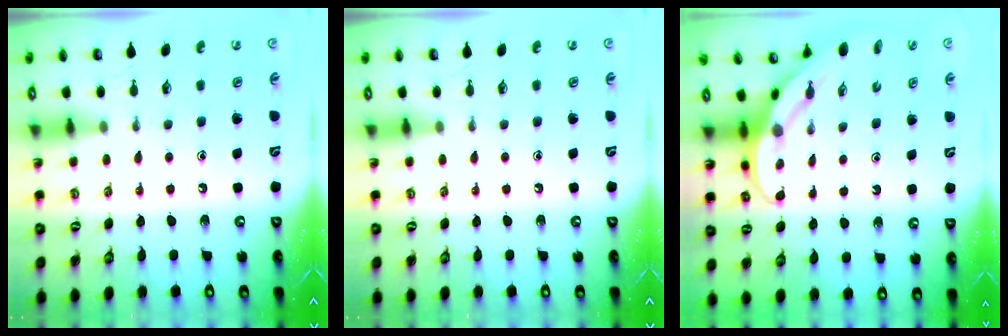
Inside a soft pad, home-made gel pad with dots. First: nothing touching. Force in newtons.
{"total": 0.0}
{"total": 4.0, "press": 4.0, "slide": 0.4}